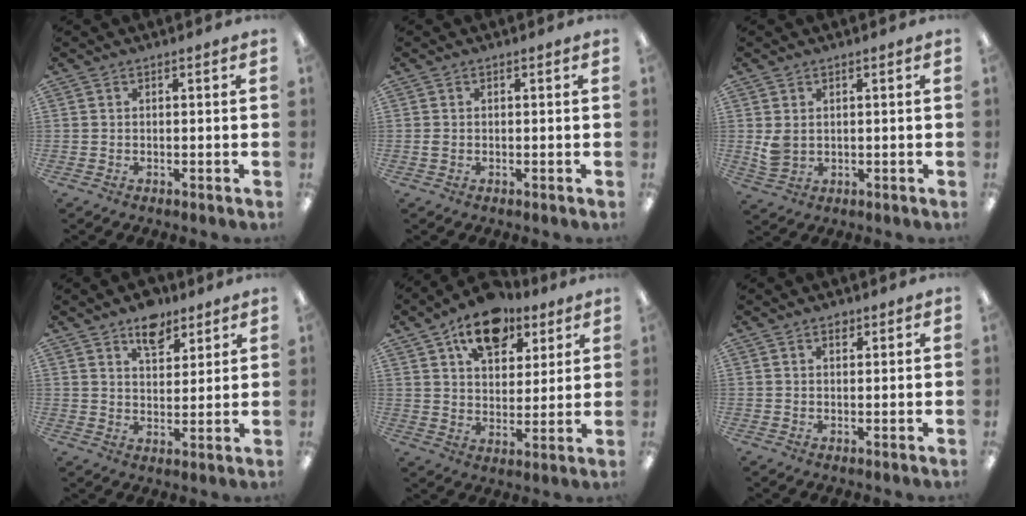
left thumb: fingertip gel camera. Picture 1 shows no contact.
{"total": 0.9, "force": [0.0, 0.6, 0.6], "torque": [-0.013, 0.004, -0.002]}
{"total": 3.8, "force": [1.1, 2.7, 2.4], "torque": [-0.054, -0.005, 0.016]}
{"total": 8.5, "force": [5.9, 4.6, 3.9], "torque": [-0.038, -0.032, 0.101]}
{"total": 13.9, "force": [9.2, 8.1, 6.6], "torque": [-0.086, -0.048, 0.162]}
{"total": 1.7, "force": [1.2, 0.9, 0.8], "torque": [-0.009, -0.002, 0.021]}